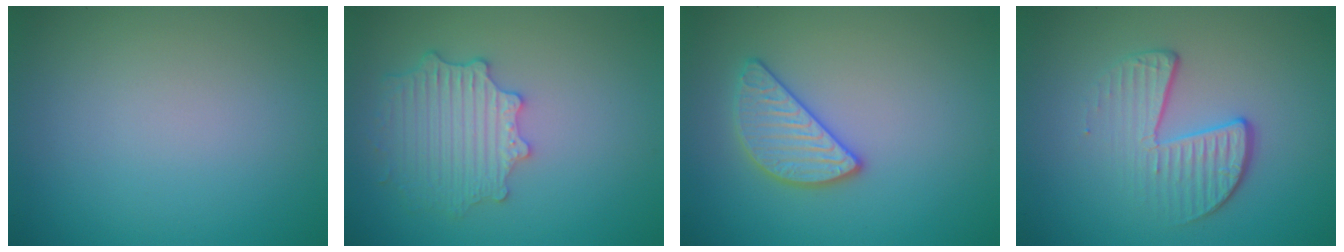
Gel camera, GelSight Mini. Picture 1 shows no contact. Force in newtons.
{"total": 4.5, "press": 3.8, "slide": 2.4}
{"total": 2.7, "press": 2.7, "slide": 0.1}
{"total": 3.9, "press": 2.7, "slide": 2.8}